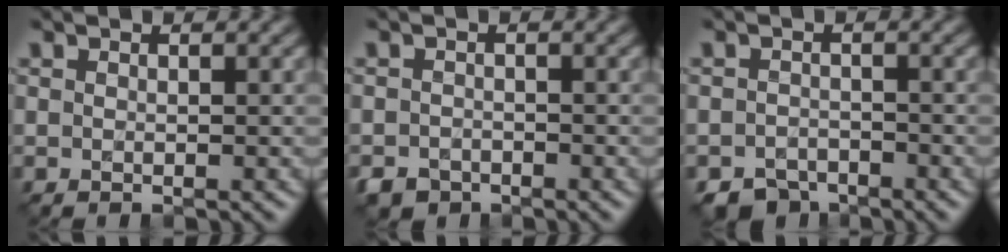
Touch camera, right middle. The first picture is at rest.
{"total": 2.4, "force": [-1.9, 1.4, 0.4], "torque": [-0.005, -0.008, -0.039]}
{"total": 3.2, "force": [-2.8, 1.5, 0.4], "torque": [-0.001, -0.008, -0.054]}